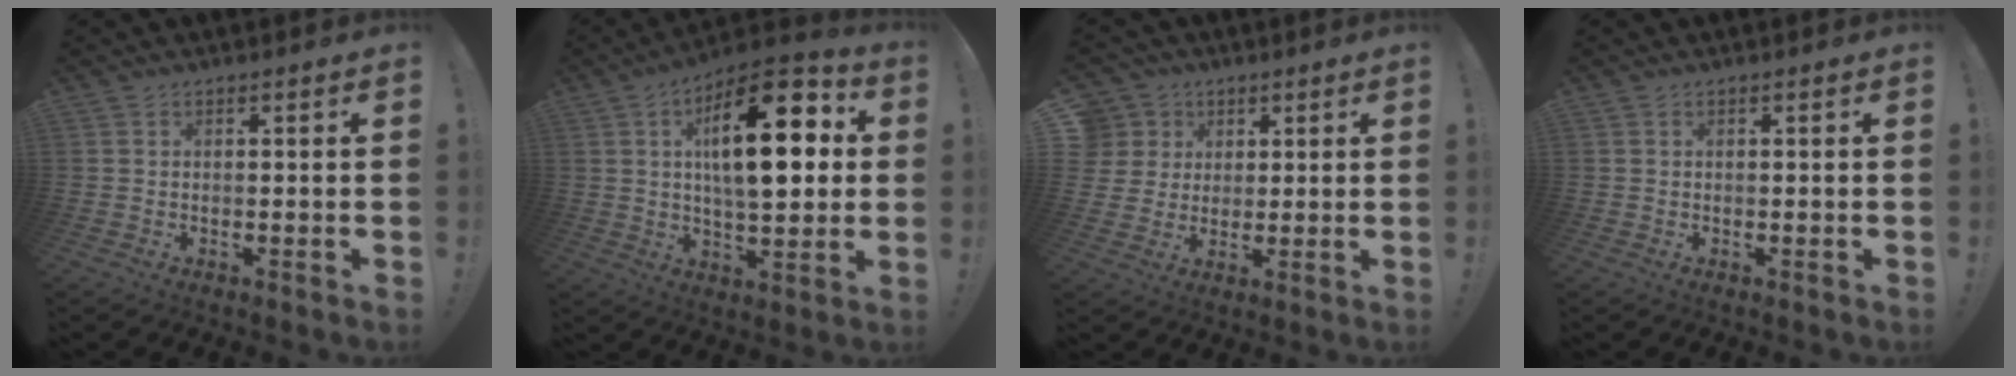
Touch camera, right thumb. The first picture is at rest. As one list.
[{"total": 22.1, "force": [5.2, 9.3, 19.4], "torque": [-0.299, -0.006, 0.074]}, {"total": 7.9, "force": [2.5, 7.3, 1.5], "torque": [-0.024, -0.010, 0.057]}, {"total": 0.0}]